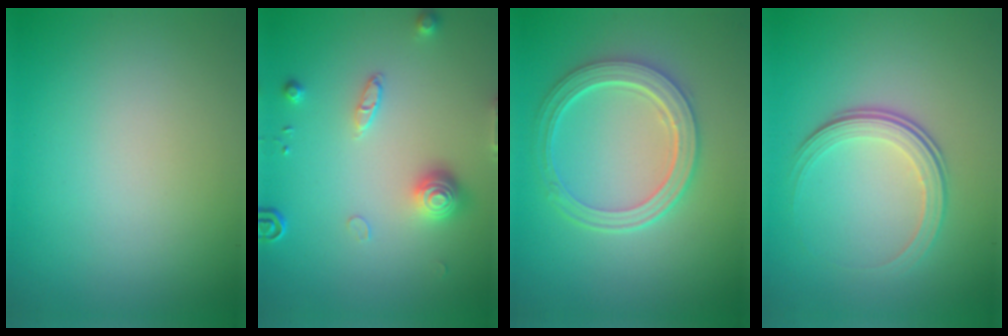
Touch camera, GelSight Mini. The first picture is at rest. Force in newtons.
{"total": 3.0, "press": 2.8, "slide": 1.1}
{"total": 4.9, "press": 4.0, "slide": 2.9}
{"total": 3.6, "press": 2.4, "slide": 2.7}